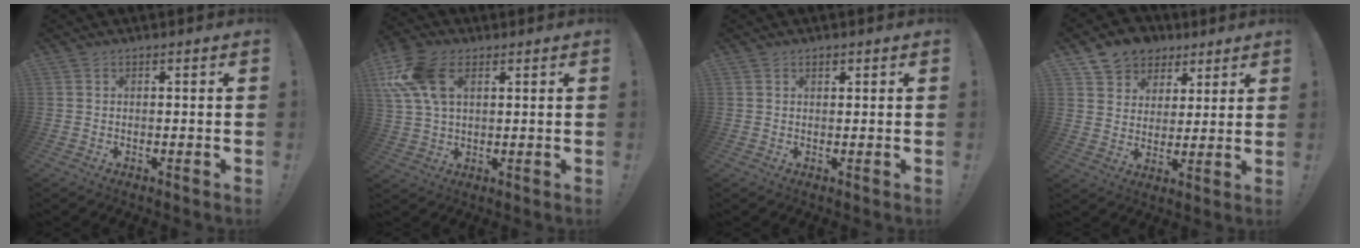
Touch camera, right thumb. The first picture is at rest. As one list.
[{"total": 13.8, "force": [5.4, 8.2, 9.7], "torque": [-0.203, -0.006, 0.106]}, {"total": 1.1, "force": [0.8, 0.6, 0.5], "torque": [-0.008, 0.000, 0.014]}, {"total": 9.5, "force": [5.6, 7.5, 1.6], "torque": [-0.020, -0.040, 0.112]}]